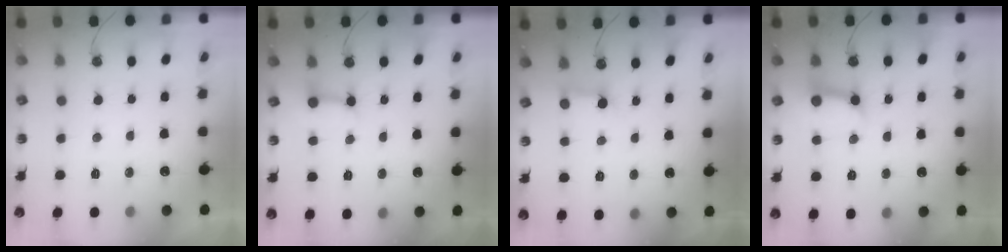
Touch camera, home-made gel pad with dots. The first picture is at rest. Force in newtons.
{"total": 3.5, "press": 3.5, "slide": 0.4}
{"total": 2.7, "press": 2.7, "slide": 0.1}
{"total": 10.6, "press": 10.5, "slide": 1.4}